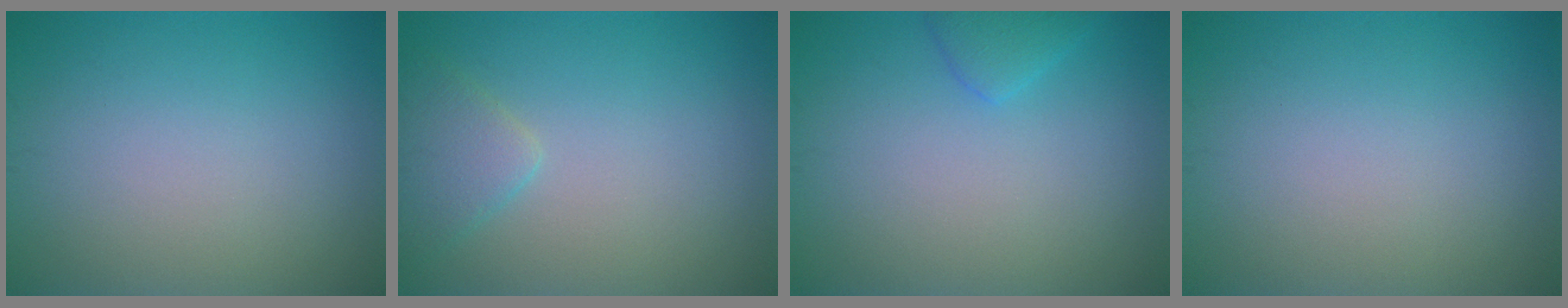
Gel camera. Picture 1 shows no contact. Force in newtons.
{"total": 2.4, "press": 2.4, "slide": 0.2}
{"total": 1.7, "press": 1.7, "slide": 0.1}
{"total": 0.0}